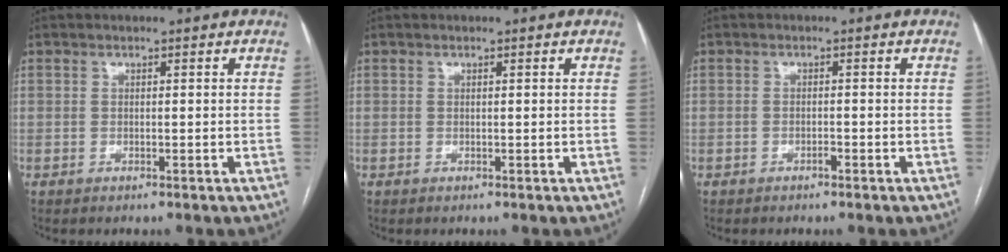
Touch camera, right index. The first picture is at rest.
{"total": 0.0}
{"total": 0.7, "force": [-0.6, 0.2, 0.4], "torque": [-0.009, 0.001, -0.010]}